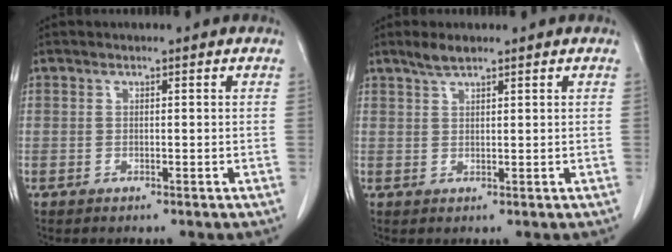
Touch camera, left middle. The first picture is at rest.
{"total": 2.3, "force": [1.9, 0.3, 1.2], "torque": [-0.031, 0.004, 0.038]}